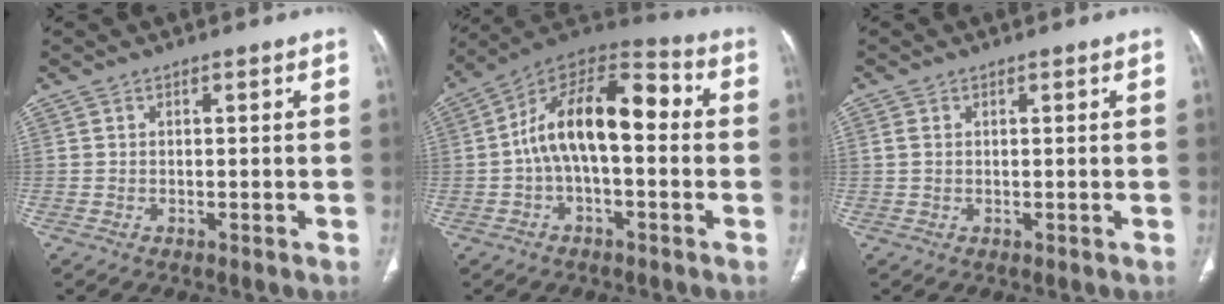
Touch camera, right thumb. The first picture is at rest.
{"total": 16.3, "force": [0.0, 8.2, 14.0], "torque": [-0.219, 0.052, -0.012]}
{"total": 1.3, "force": [0.2, 0.9, 0.9], "torque": [-0.026, 0.003, 0.006]}